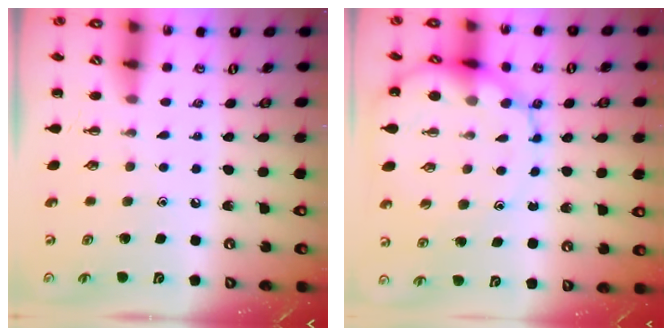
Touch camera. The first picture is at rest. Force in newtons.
{"total": 11.9, "press": 11.6, "slide": 2.5}